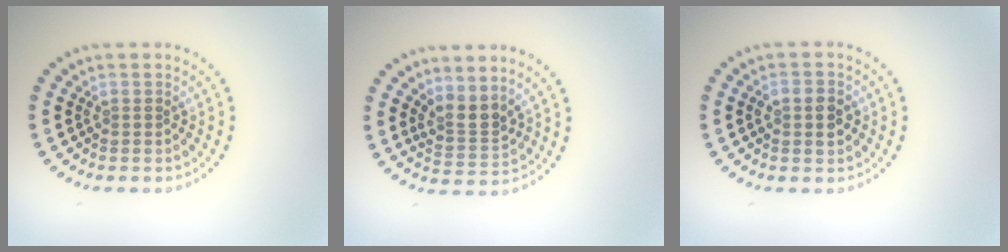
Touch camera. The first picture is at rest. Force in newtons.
{"total": 2.6, "press": 1.9, "slide": 1.7}
{"total": 2.8, "press": 2.8, "slide": 0.1}